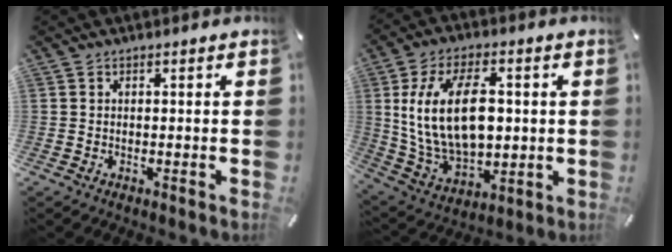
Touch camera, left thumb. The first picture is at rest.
{"total": 18.4, "force": [2.1, 11.5, 14.2], "torque": [-0.288, 0.000, 0.034]}